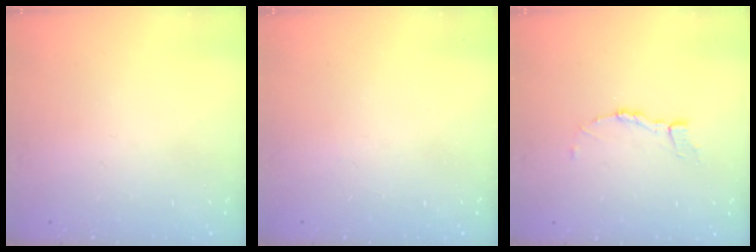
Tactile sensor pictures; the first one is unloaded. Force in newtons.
{"total": 0.0}
{"total": 6.4, "press": 6.4, "slide": 0.4}